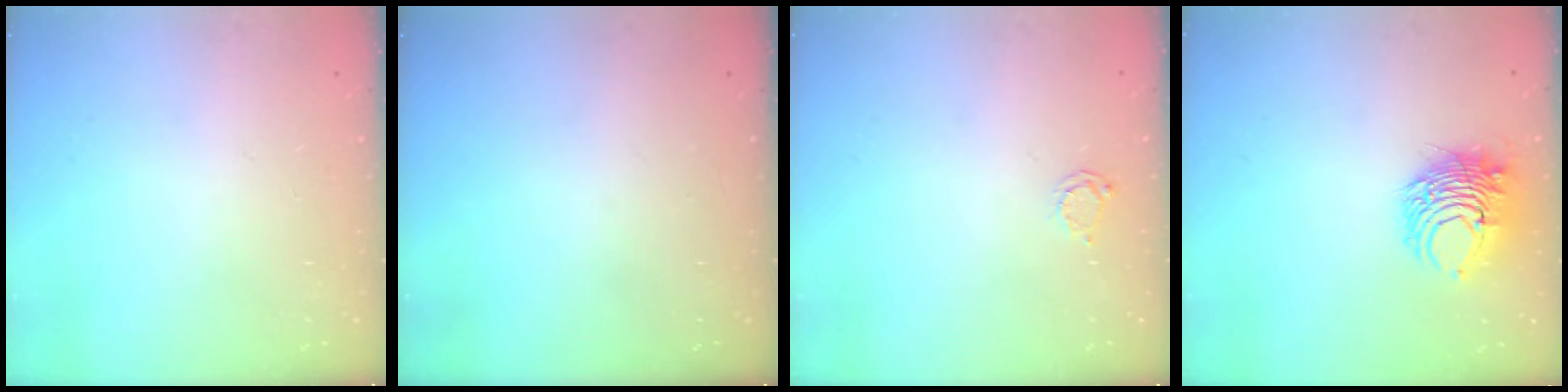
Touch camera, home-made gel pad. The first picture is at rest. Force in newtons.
{"total": 0.0}
{"total": 2.3, "press": 2.3, "slide": 0.3}
{"total": 8.6, "press": 8.5, "slide": 1.1}